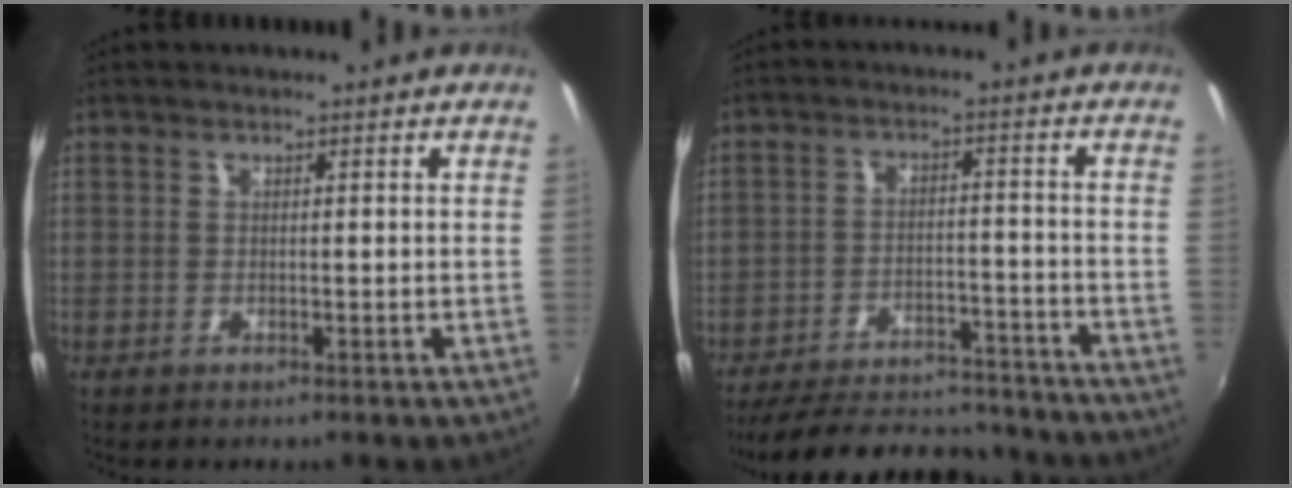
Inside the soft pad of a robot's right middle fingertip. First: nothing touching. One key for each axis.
{"total": 18.5, "fx": -16.3, "fy": 5.8, "fz": 6.5, "tx": -0.141, "ty": 0.018, "tz": -0.218}